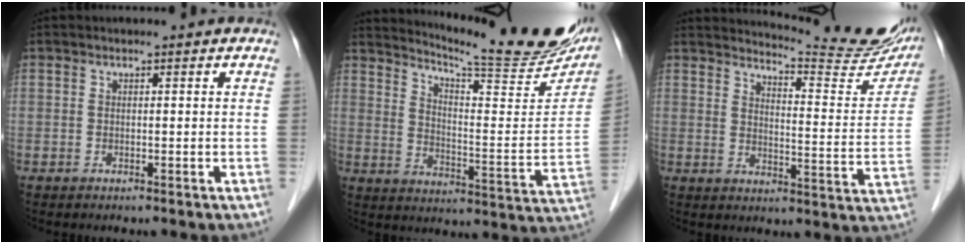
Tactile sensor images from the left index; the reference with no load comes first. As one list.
[{"total": 22.8, "force": [20.5, 1.2, 10.0], "torque": [-0.151, -0.078, 0.266]}, {"total": 17.0, "force": [16.2, 0.9, 5.1], "torque": [-0.074, -0.087, 0.189]}]